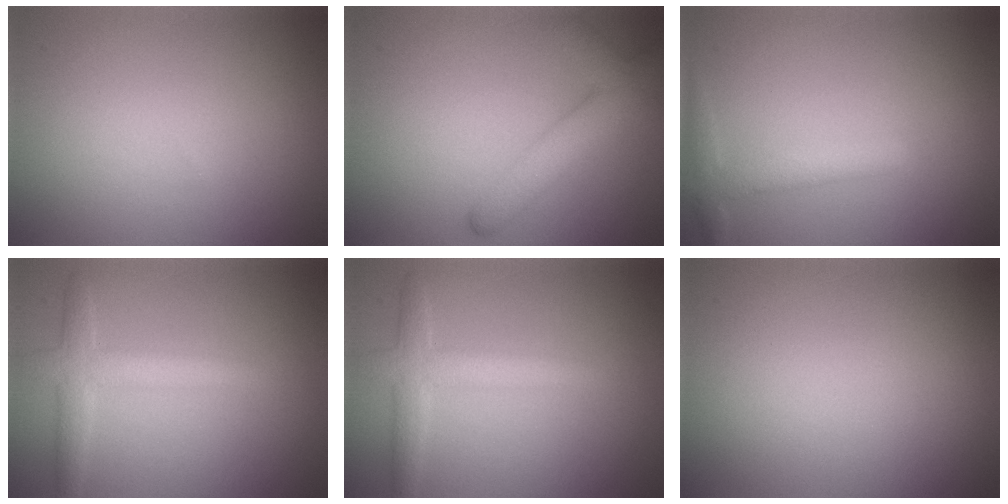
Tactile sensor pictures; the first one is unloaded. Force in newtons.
{"total": 4.2, "press": 4.2, "slide": 0.2}
{"total": 2.4, "press": 2.4, "slide": 0.1}
{"total": 3.0, "press": 3.0, "slide": 0.2}
{"total": 3.0, "press": 3.0, "slide": 0.2}
{"total": 0.0}